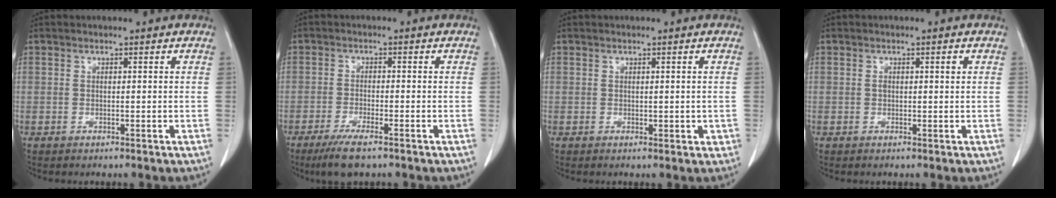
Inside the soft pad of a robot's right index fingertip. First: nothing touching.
{"total": 5.8, "force": [-4.1, 0.8, 4.1], "torque": [-0.081, -0.015, -0.067]}
{"total": 1.2, "force": [0.0, 0.8, 0.9], "torque": [-0.004, -0.001, 0.003]}
{"total": 1.1, "force": [0.3, 0.5, 0.9], "torque": [-0.015, 0.005, 0.008]}